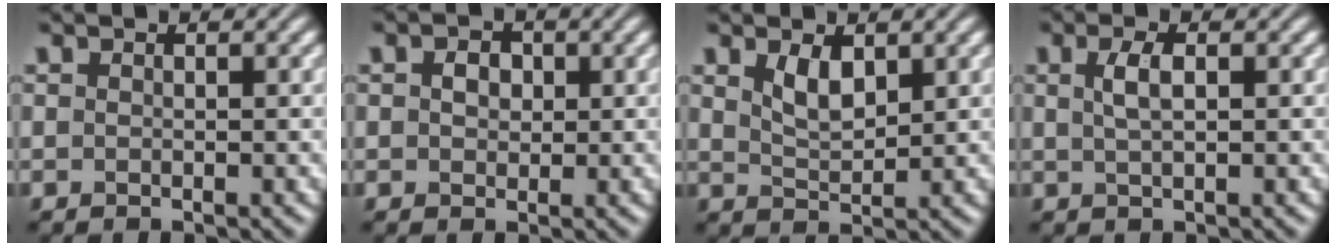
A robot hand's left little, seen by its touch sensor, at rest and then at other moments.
{"total": 1.9, "force": [0.4, 1.4, 1.1], "torque": [-0.020, 0.003, 0.003]}
{"total": 2.5, "force": [1.4, 1.1, 1.8], "torque": [-0.039, -0.004, 0.030]}
{"total": 2.1, "force": [0.6, 0.7, 1.9], "torque": [-0.039, 0.005, 0.011]}